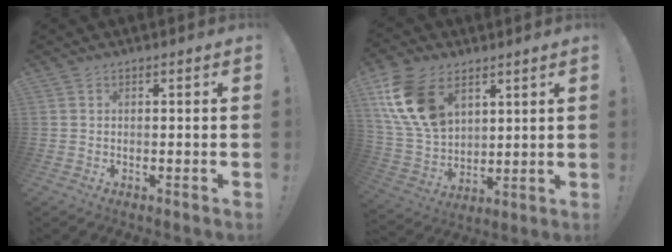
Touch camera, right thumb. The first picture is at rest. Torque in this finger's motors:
{"motor_torque": [1.00, 1.14, 0.63, 0.47, 0.11]}